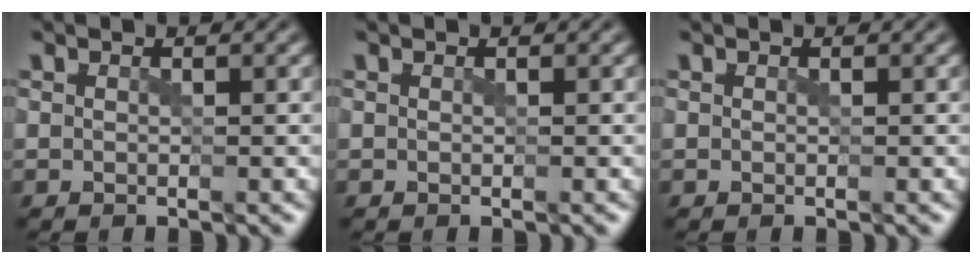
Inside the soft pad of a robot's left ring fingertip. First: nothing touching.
{"total": 0.0}
{"total": 0.0}